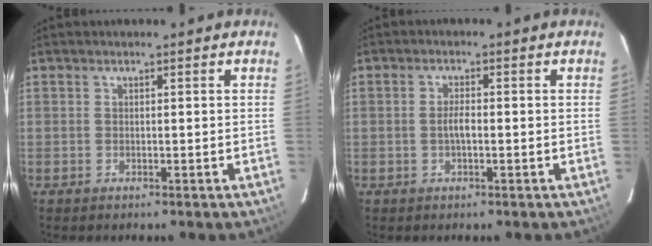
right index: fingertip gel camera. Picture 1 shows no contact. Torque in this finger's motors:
{"motor_torque": [0.76, 0.01, 0.37, 0.10]}